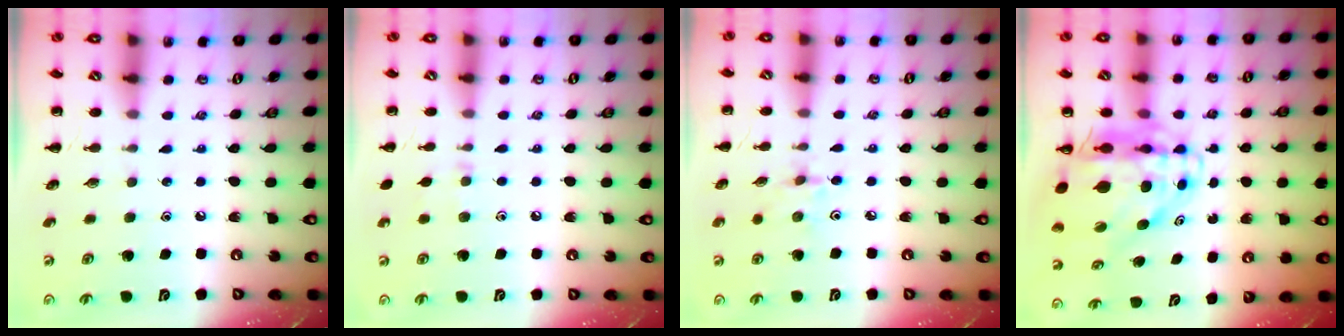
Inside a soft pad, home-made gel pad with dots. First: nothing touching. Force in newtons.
{"total": 4.8, "press": 4.5, "slide": 1.5}
{"total": 2.9, "press": 2.7, "slide": 0.9}
{"total": 10.7, "press": 10.2, "slide": 3.4}